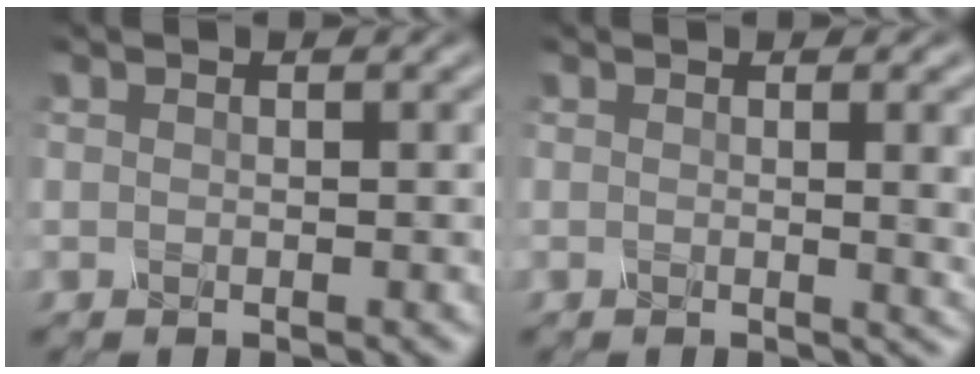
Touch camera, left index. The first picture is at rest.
{"total": 5.2, "force": [0.5, 2.0, 4.7], "torque": [-0.031, 0.004, 0.006]}